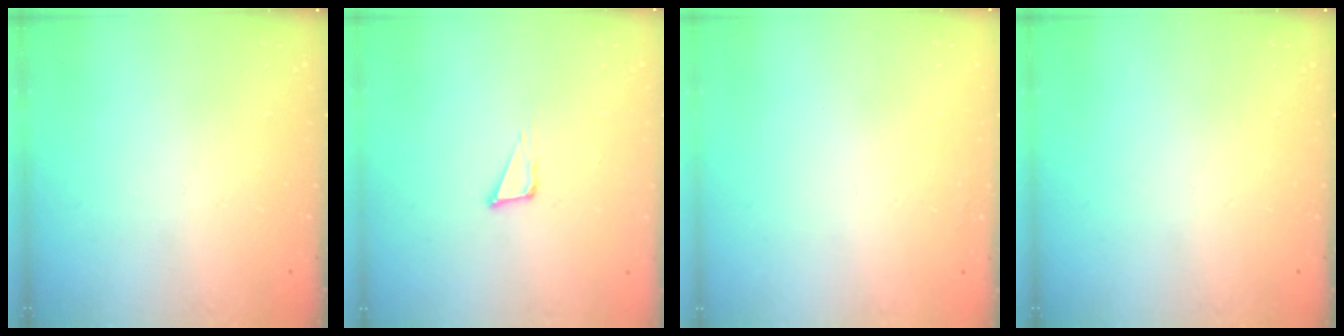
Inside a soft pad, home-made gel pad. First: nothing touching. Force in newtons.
{"total": 4.0, "press": 3.9, "slide": 0.8}
{"total": 1.6, "press": 1.6, "slide": 0.1}
{"total": 0.0}